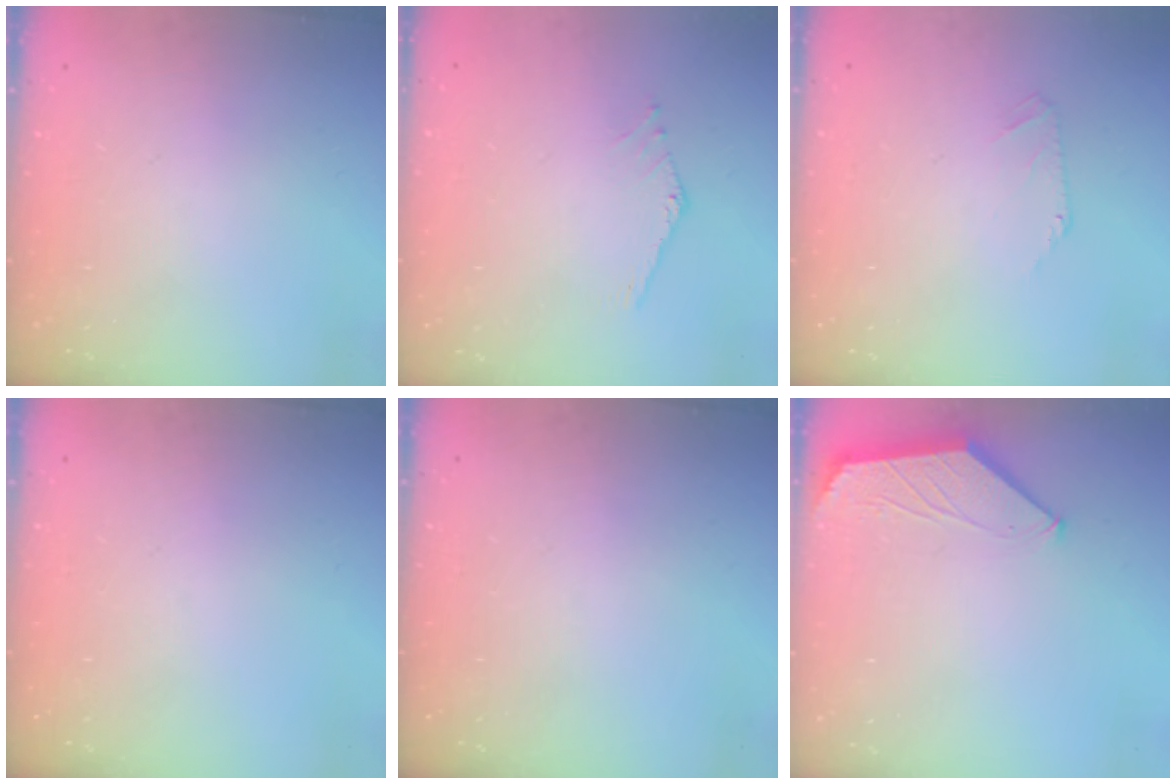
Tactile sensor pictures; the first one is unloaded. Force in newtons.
{"total": 1.5, "press": 1.5, "slide": 0.0}
{"total": 2.3, "press": 2.2, "slide": 0.5}
{"total": 0.0}
{"total": 0.0}
{"total": 1.6, "press": 1.6, "slide": 0.4}